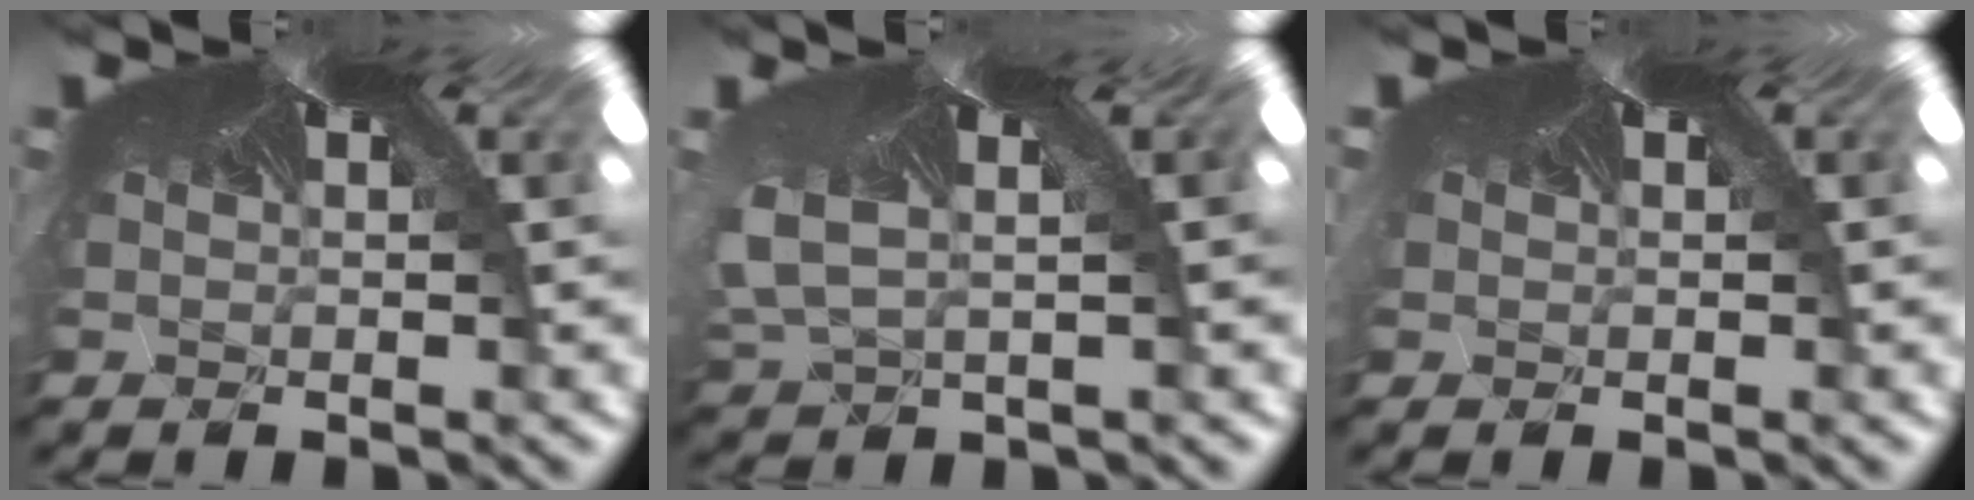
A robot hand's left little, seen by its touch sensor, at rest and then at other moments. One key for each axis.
{"total": 2.6, "fx": -2.3, "fy": -0.4, "fz": -1.1, "tx": -0.029, "ty": -0.041, "tz": -0.002}
{"total": 1.5, "fx": -0.1, "fy": 0.8, "fz": 1.3, "tx": -0.030, "ty": 0.000, "tz": 0.004}